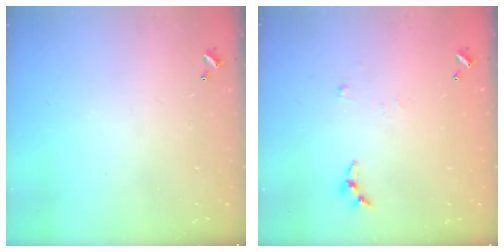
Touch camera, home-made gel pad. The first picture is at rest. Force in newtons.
{"total": 4.3, "press": 4.3, "slide": 0.5}